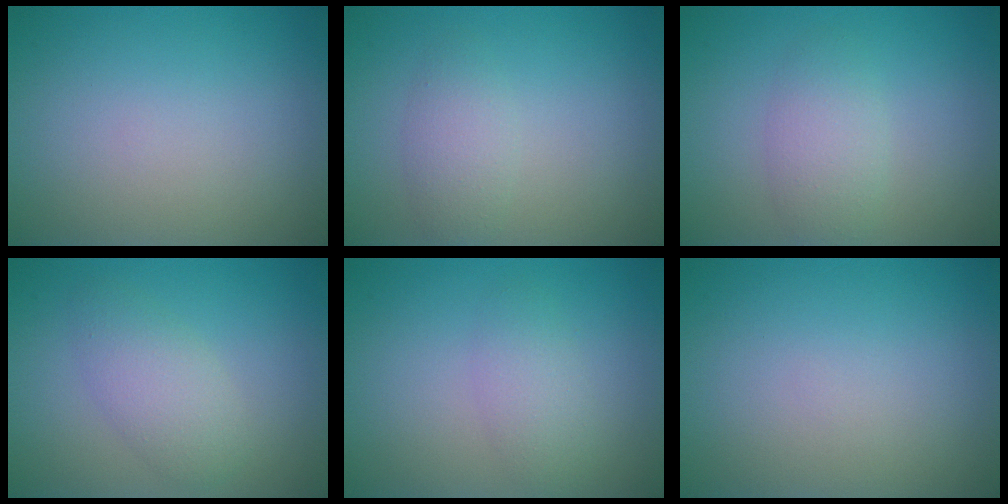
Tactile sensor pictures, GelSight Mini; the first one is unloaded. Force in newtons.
{"total": 2.1, "press": 2.1, "slide": 0.1}
{"total": 2.7, "press": 2.7, "slide": 0.1}
{"total": 3.0, "press": 3.0, "slide": 0.1}
{"total": 2.2, "press": 2.2, "slide": 0.1}
{"total": 0.0}